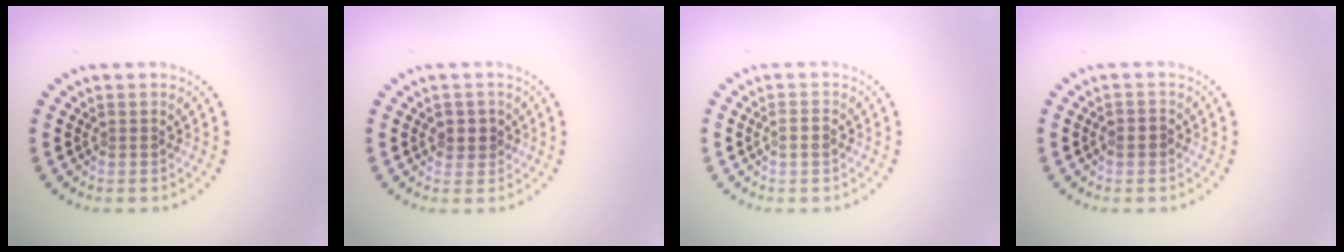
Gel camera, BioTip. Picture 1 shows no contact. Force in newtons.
{"total": 1.7, "press": 1.5, "slide": 0.7}
{"total": 1.2, "press": 1.1, "slide": 0.4}
{"total": 1.3, "press": 1.2, "slide": 0.4}